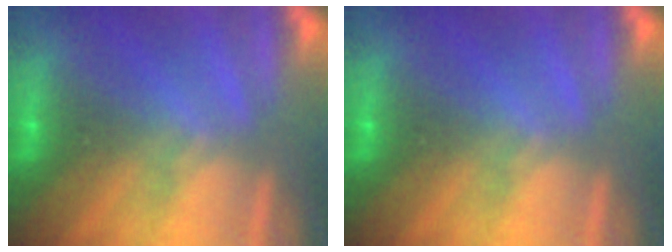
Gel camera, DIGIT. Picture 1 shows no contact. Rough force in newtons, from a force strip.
{"total": 0.0}